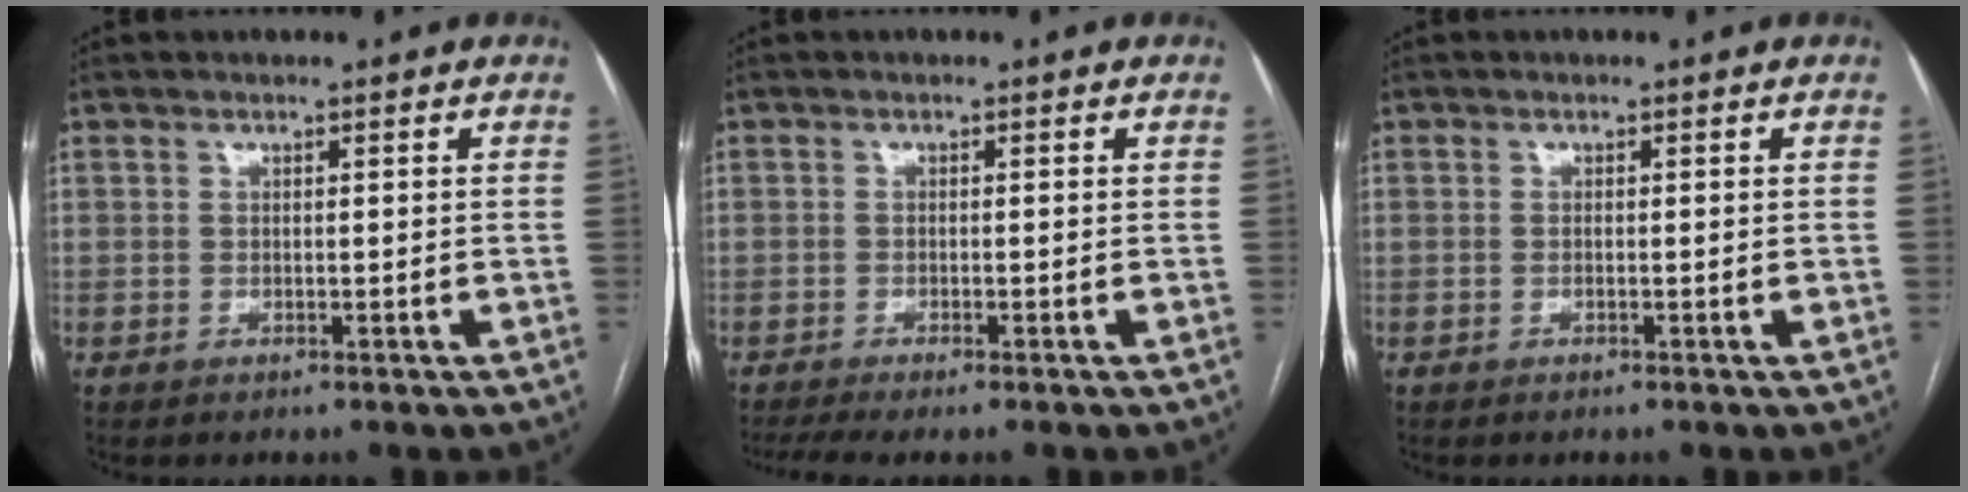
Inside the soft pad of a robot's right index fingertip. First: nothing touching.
{"total": 4.2, "force": [-3.3, 0.1, 2.6], "torque": [-0.043, -0.009, -0.055]}
{"total": 0.5, "force": [-0.1, 0.1, 0.5], "torque": [-0.011, -0.002, 0.000]}